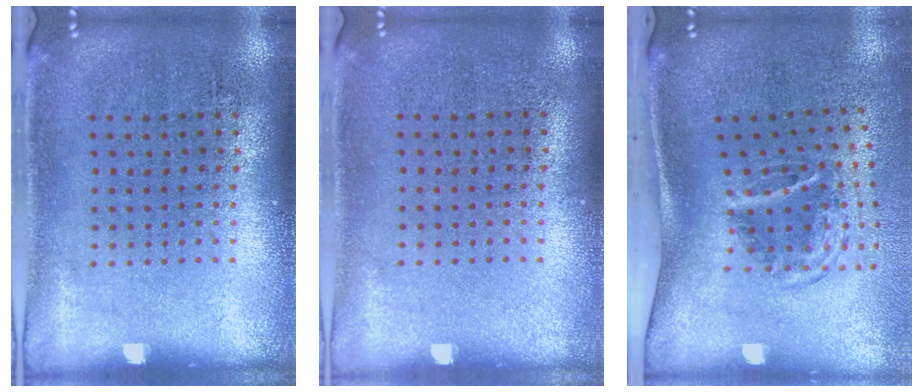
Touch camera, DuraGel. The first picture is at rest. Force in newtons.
{"total": 0.0}
{"total": 2.0, "press": 1.2, "slide": 1.6}